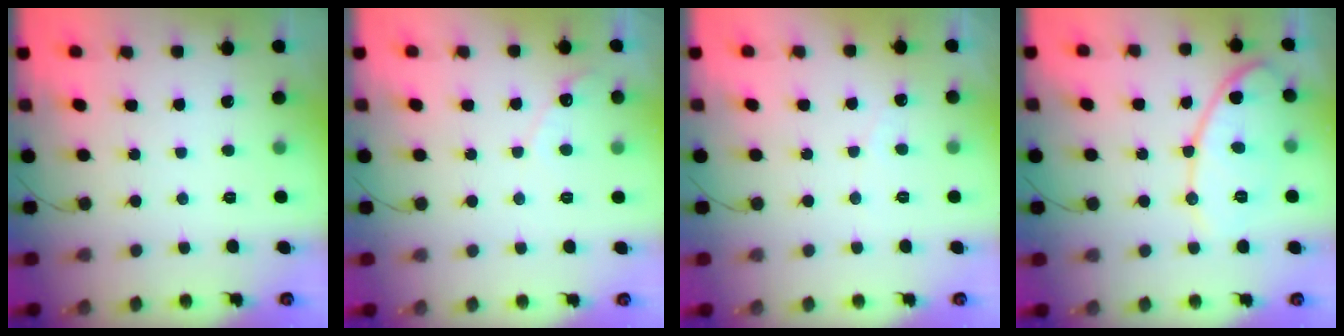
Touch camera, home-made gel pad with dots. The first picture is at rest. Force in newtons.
{"total": 3.6, "press": 3.6, "slide": 0.2}
{"total": 2.4, "press": 2.4, "slide": 0.2}
{"total": 12.2, "press": 12.1, "slide": 0.6}